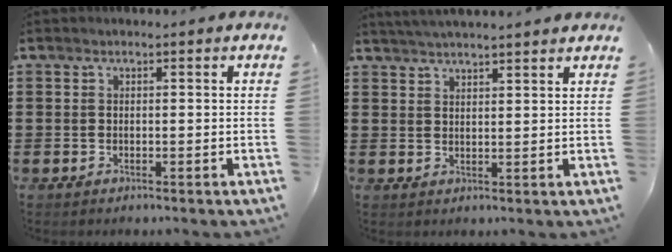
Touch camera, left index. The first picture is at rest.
{"total": 2.8, "force": [2.7, -0.4, 0.4], "torque": [-0.013, -0.004, 0.051]}